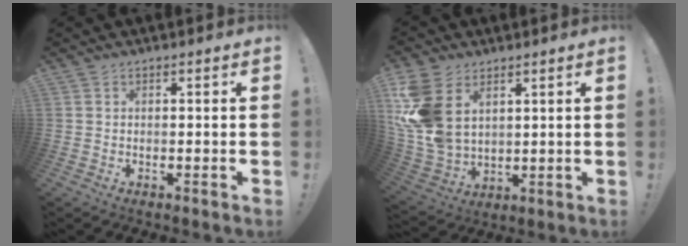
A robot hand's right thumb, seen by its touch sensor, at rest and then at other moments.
{"total": 15.3, "force": [5.2, 10.6, 9.8], "torque": [-0.207, -0.027, 0.100]}